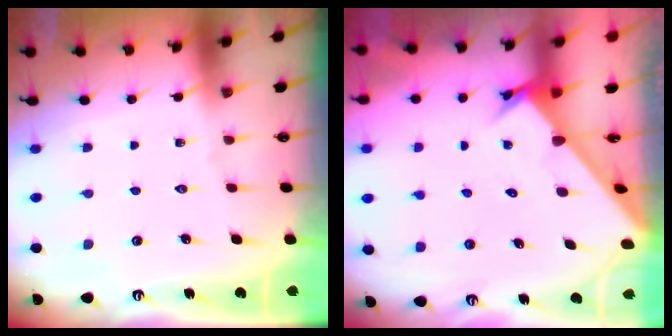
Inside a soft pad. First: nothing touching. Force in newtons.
{"total": 2.6, "press": 2.6, "slide": 0.3}